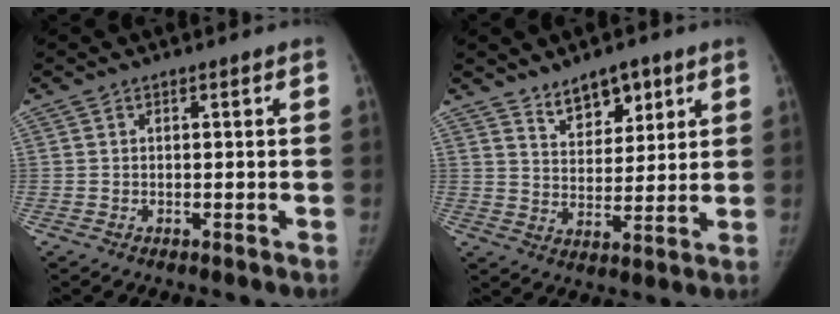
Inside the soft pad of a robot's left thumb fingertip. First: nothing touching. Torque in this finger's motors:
{"motor_torque": [0.72, 0.33, 0.03, -0.09, 0.05]}